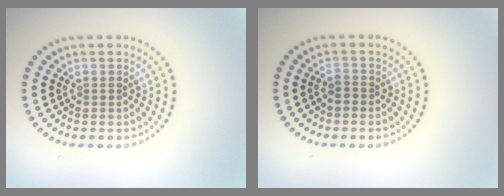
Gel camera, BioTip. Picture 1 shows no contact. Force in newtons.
{"total": 0.8, "press": 0.6, "slide": 0.5}